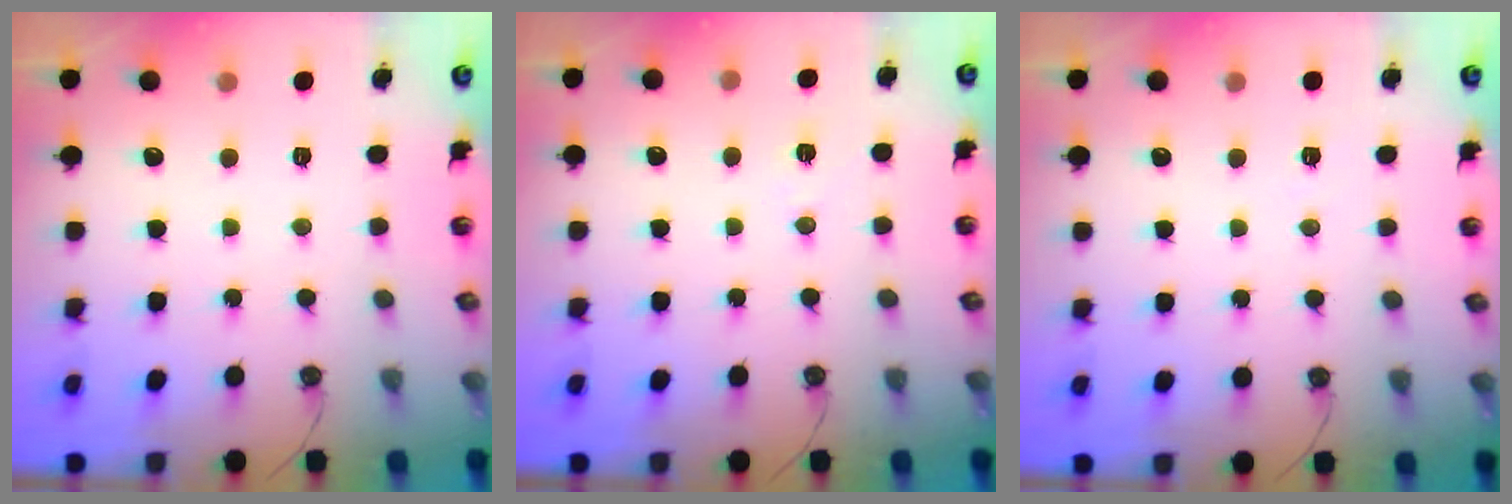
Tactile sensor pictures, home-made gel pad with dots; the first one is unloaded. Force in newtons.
{"total": 6.9, "press": 5.1, "slide": 4.6}
{"total": 4.5, "press": 3.2, "slide": 3.2}